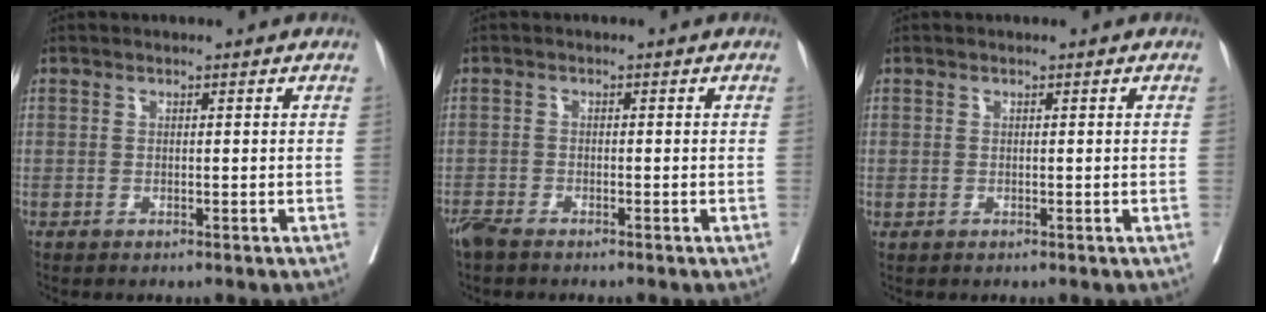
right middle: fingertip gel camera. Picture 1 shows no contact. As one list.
[{"total": 2.7, "force": [-2.3, 0.6, 1.3], "torque": [-0.025, -0.006, -0.043]}, {"total": 0.0}]